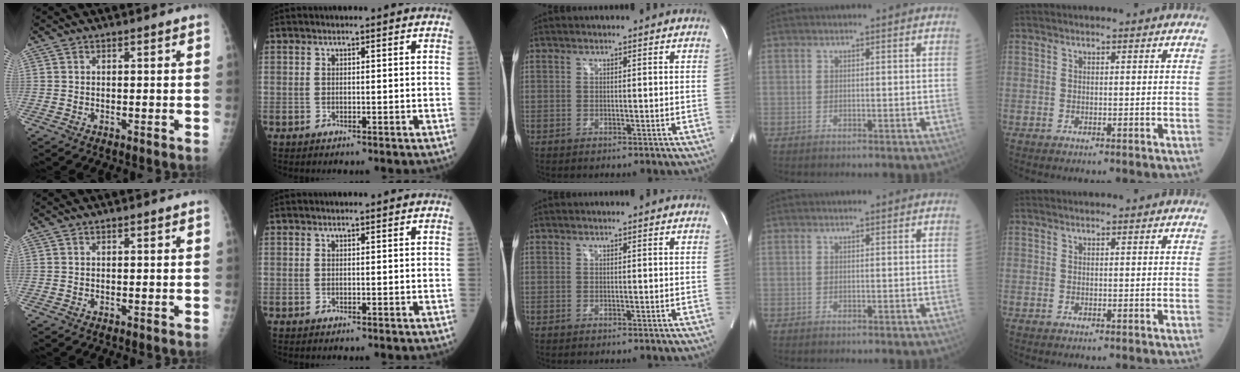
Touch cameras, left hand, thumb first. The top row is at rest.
{}